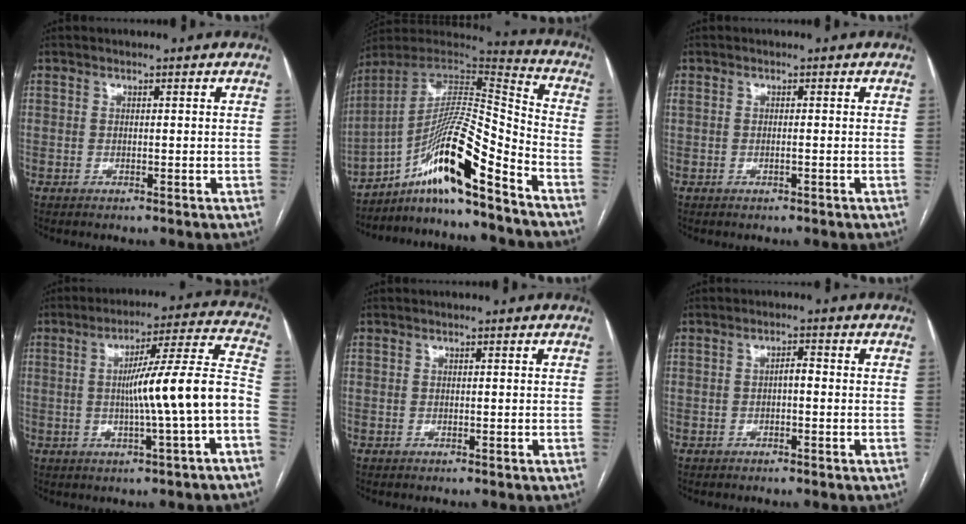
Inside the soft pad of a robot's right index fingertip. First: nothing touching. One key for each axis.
{"total": 16.3, "fx": -10.1, "fy": 0.5, "fz": 12.8, "tx": -0.235, "ty": 0.012, "tz": -0.176}
{"total": 0.5, "fx": -0.1, "fy": 0.1, "fz": 0.5, "tx": -0.017, "ty": 0.001, "tz": 0.002}
{"total": 13.3, "fx": -2.4, "fy": -0.6, "fz": 13.1, "tx": -0.193, "ty": 0.020, "tz": -0.037}
{"total": 0.0}
{"total": 1.6, "fx": -0.2, "fy": 0.6, "fz": 1.5, "tx": -0.025, "ty": 0.004, "tz": -0.003}